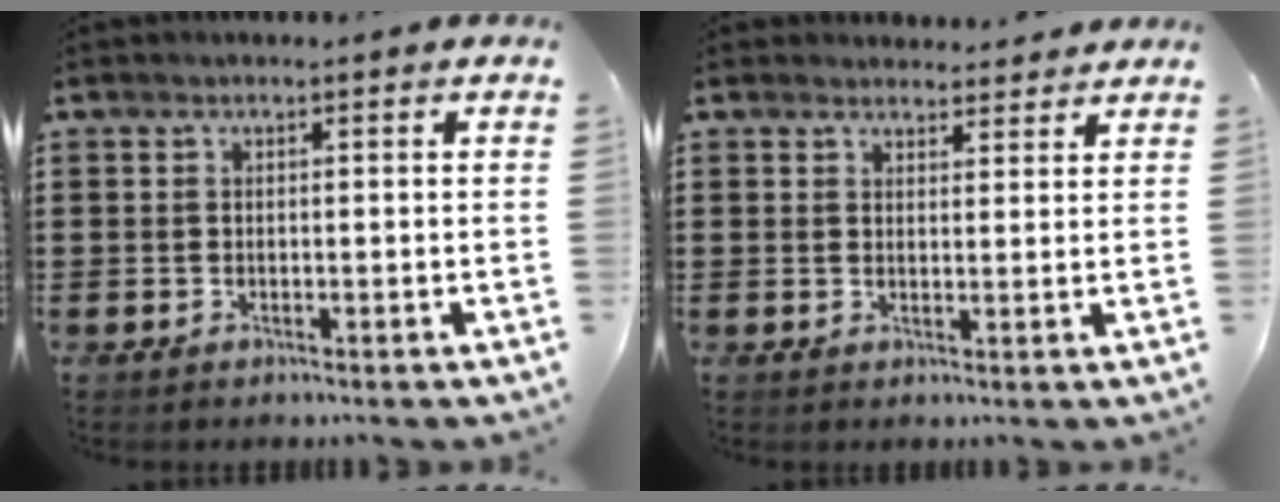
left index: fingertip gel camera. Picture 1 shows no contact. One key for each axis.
{"total": 2.7, "fx": 2.6, "fy": 0.8, "fz": 0.0, "tx": -0.002, "ty": -0.008, "tz": 0.048}